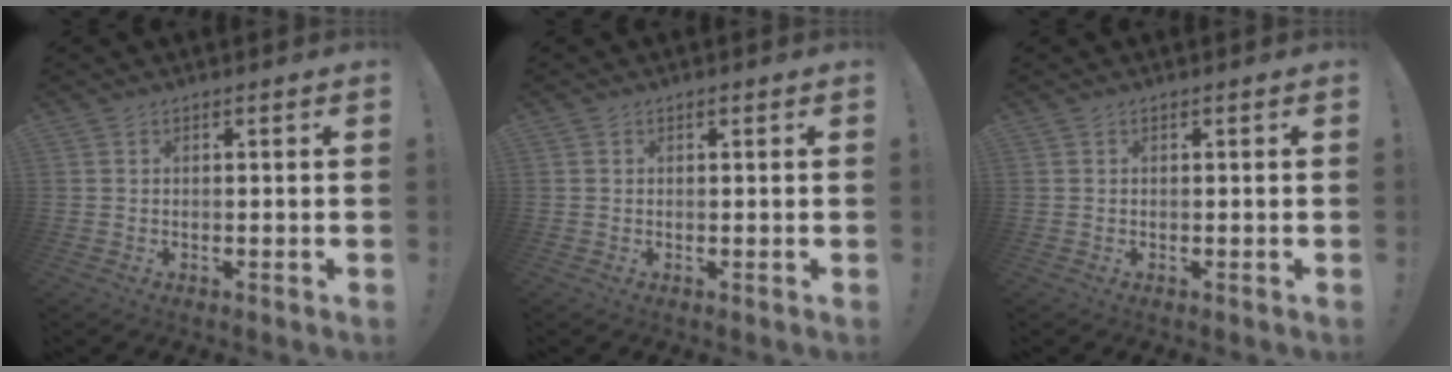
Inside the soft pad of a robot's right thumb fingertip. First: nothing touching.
{"total": 0.0}
{"total": 0.0}